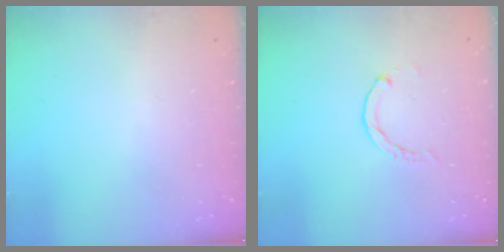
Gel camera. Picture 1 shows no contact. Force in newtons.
{"total": 0.0}